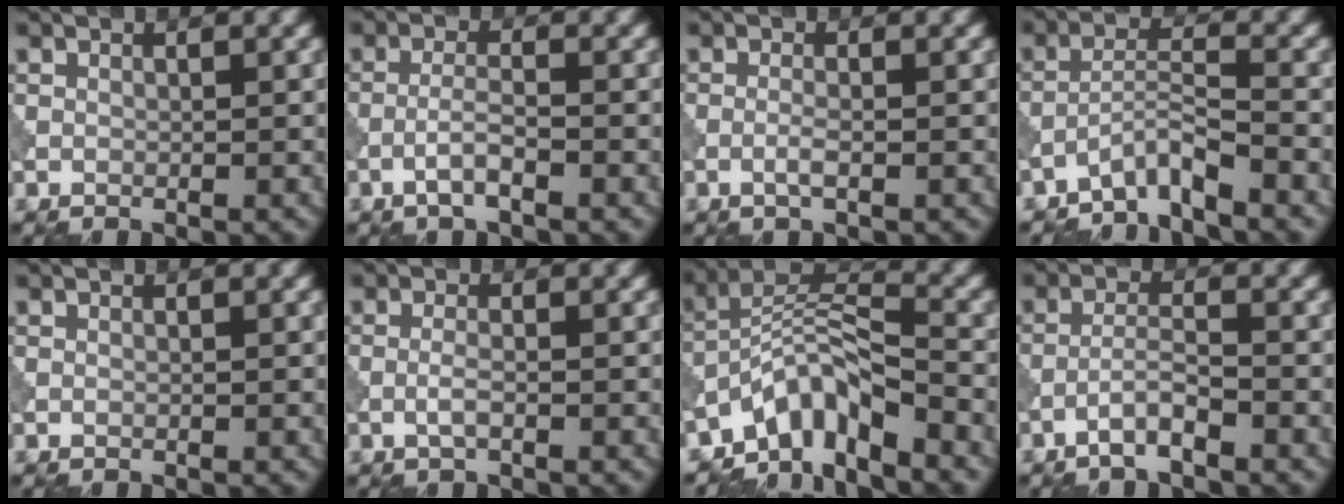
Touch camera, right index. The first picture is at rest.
{"total": 2.4, "force": [-1.2, 0.4, 2.0], "torque": [-0.040, 0.009, -0.029]}
{"total": 1.4, "force": [-0.5, 0.2, 1.2], "torque": [-0.027, 0.002, -0.014]}
{"total": 3.5, "force": [-3.0, 0.2, 1.7], "torque": [-0.032, 0.010, -0.068]}
{"total": 0.0}
{"total": 1.5, "force": [-0.6, 0.3, 1.3], "torque": [-0.030, 0.002, -0.016]}
{"total": 6.1, "force": [-4.7, 1.8, 3.6], "torque": [-0.054, 0.010, -0.096]}
{"total": 2.7, "force": [-1.7, 0.4, 2.0], "torque": [-0.039, 0.012, -0.039]}